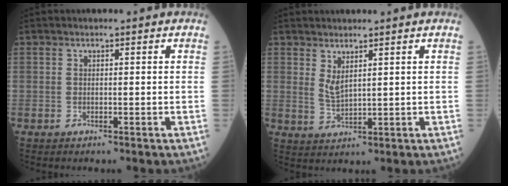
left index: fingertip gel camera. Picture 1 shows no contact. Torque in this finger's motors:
{"motor_torque": [0.48, -0.50, 0.18, 0.05]}